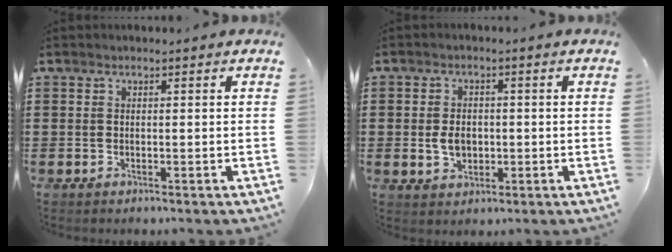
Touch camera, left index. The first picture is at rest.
{"total": 3.6, "force": [-0.4, 2.6, 2.5], "torque": [-0.044, 0.002, -0.011]}